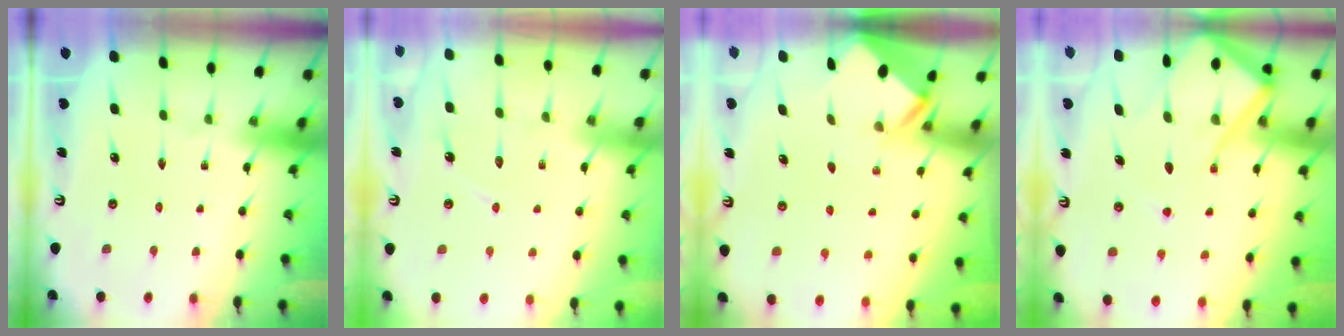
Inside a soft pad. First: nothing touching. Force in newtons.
{"total": 6.9, "press": 6.9, "slide": 0.6}
{"total": 2.9, "press": 2.9, "slide": 0.3}
{"total": 14.2, "press": 14.2, "slide": 1.4}